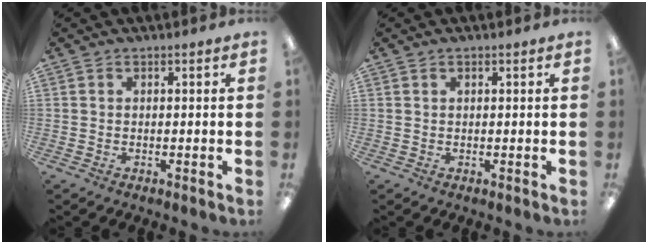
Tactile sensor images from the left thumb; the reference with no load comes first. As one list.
[{"total": 0.5, "force": [0.4, 0.2, 0.3], "torque": [-0.007, 0.003, 0.007]}]